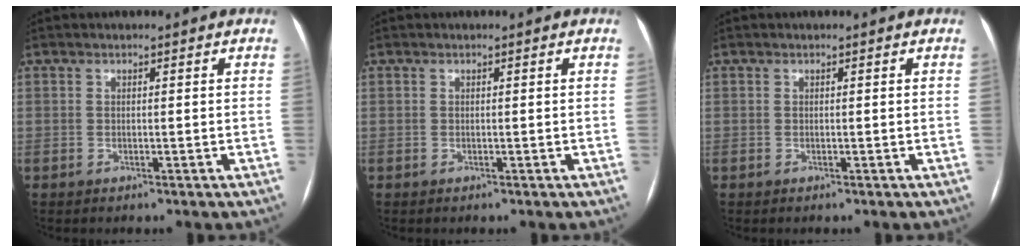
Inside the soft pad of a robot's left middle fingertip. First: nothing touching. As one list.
[{"total": 0.0}, {"total": 0.0}]